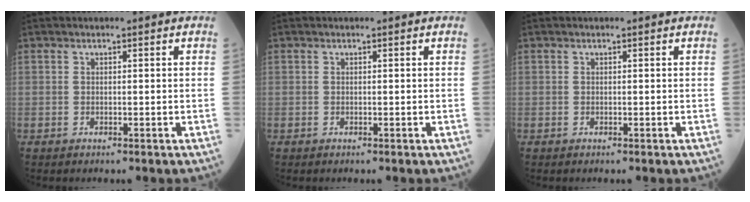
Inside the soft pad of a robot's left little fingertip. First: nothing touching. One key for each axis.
{"total": 0.0}
{"total": 0.0}